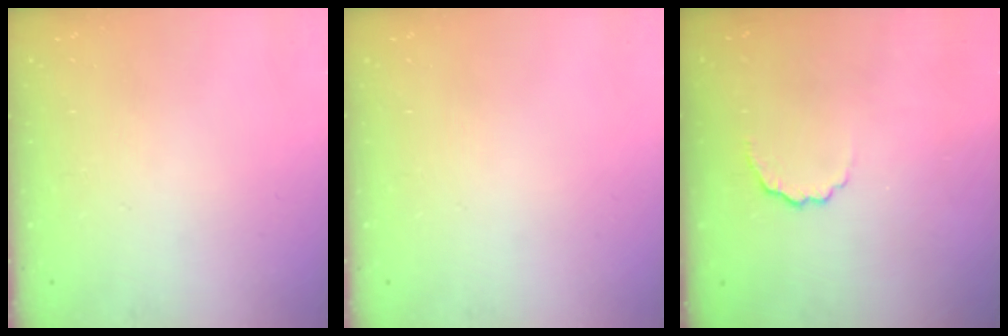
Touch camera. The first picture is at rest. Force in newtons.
{"total": 0.0}
{"total": 4.0, "press": 3.9, "slide": 1.0}